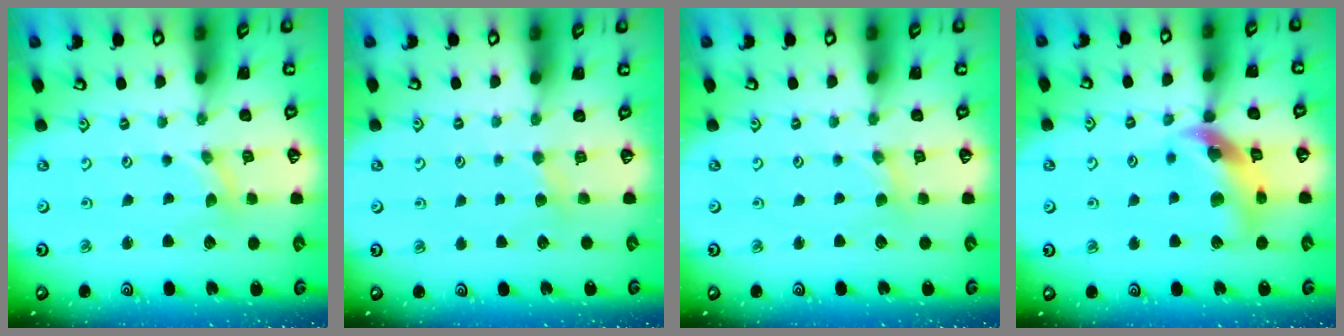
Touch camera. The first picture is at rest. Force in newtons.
{"total": 3.0, "press": 3.0, "slide": 0.4}
{"total": 0.6, "press": 0.6, "slide": 0.2}
{"total": 14.1, "press": 14.0, "slide": 1.9}